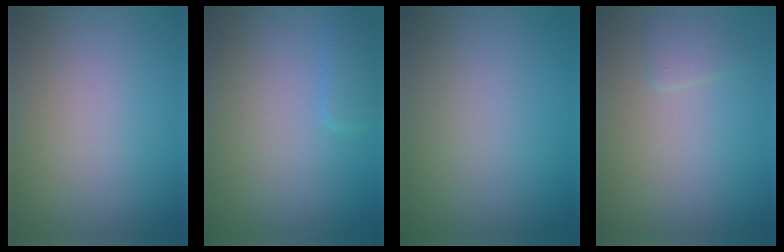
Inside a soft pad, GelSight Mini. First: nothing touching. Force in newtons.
{"total": 1.5, "press": 1.5, "slide": 0.1}
{"total": 0.0}
{"total": 1.1, "press": 1.1, "slide": 0.2}